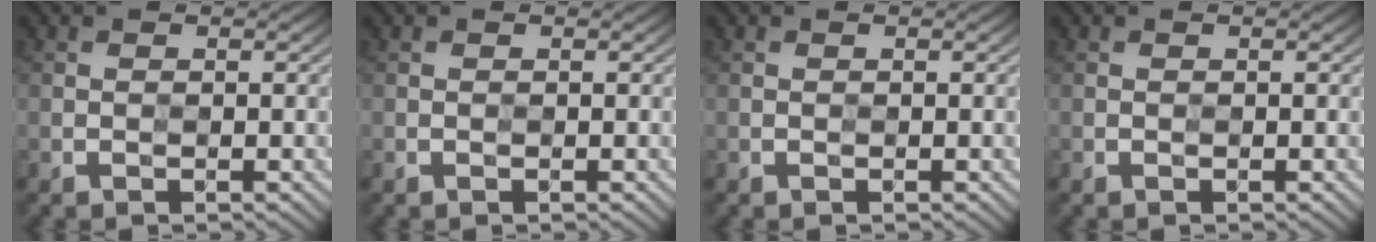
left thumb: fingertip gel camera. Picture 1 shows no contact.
{"total": 0.0}
{"total": 0.0}
{"total": 0.0}